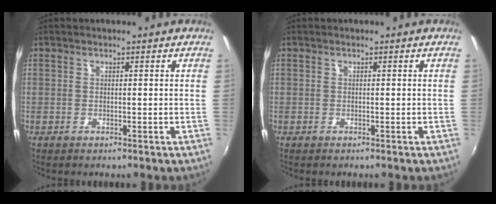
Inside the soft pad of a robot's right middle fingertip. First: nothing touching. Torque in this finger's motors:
{"motor_torque": [-0.39, -0.01, -0.02, -0.01]}